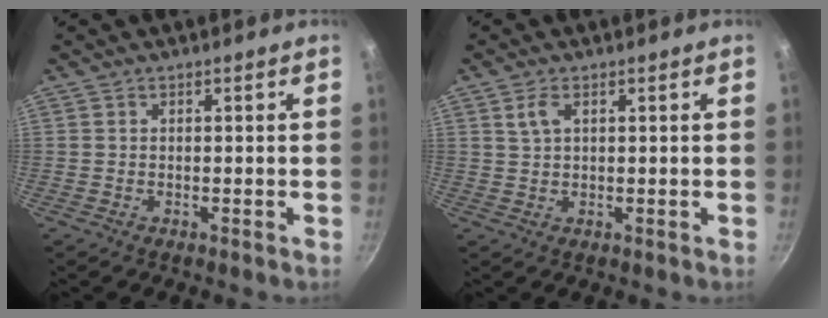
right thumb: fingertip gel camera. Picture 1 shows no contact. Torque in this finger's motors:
{"motor_torque": [-0.45, 0.44, -0.16, 0.16, 0.15]}